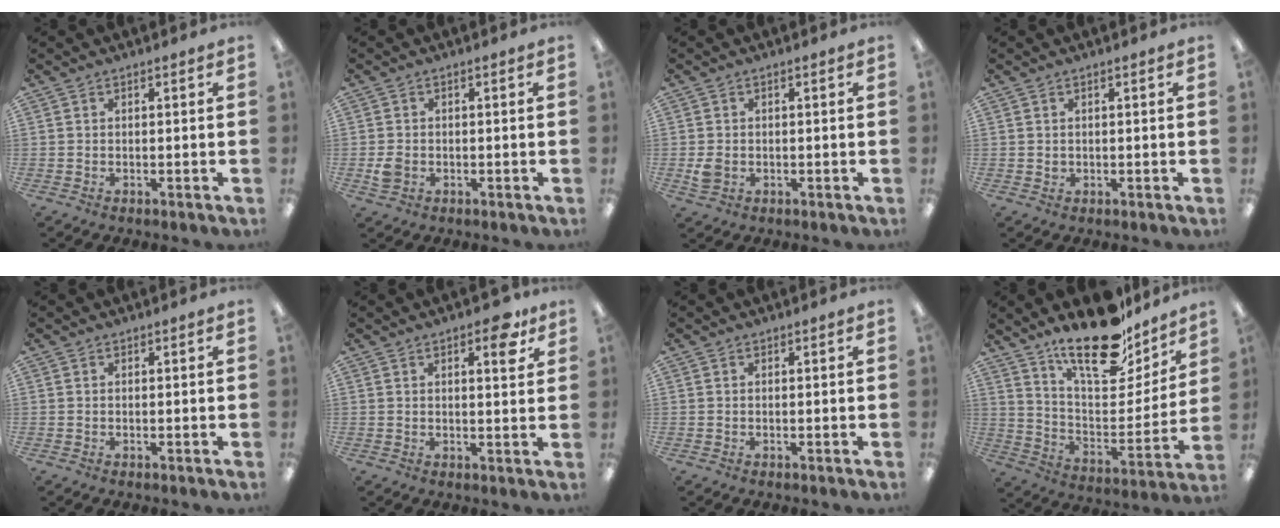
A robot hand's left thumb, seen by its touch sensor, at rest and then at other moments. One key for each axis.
{"total": 2.9, "fx": -0.7, "fy": 2.3, "fz": 1.6, "tx": -0.027, "ty": -0.001, "tz": -0.016}
{"total": 3.0, "fx": -0.5, "fy": 2.3, "fz": 1.8, "tx": -0.031, "ty": 0.000, "tz": -0.012}
{"total": 0.9, "fx": 0.3, "fy": 0.8, "fz": 0.3, "tx": -0.007, "ty": 0.006, "tz": 0.003}
{"total": 0.0}
{"total": 6.5, "fx": 3.7, "fy": 2.5, "fz": 4.7, "tx": -0.056, "ty": -0.014, "tz": 0.055}
{"total": 0.0}
{"total": 21.5, "fx": 16.8, "fy": 7.9, "fz": 10.9, "tx": -0.177, "ty": -0.111, "tz": 0.289}